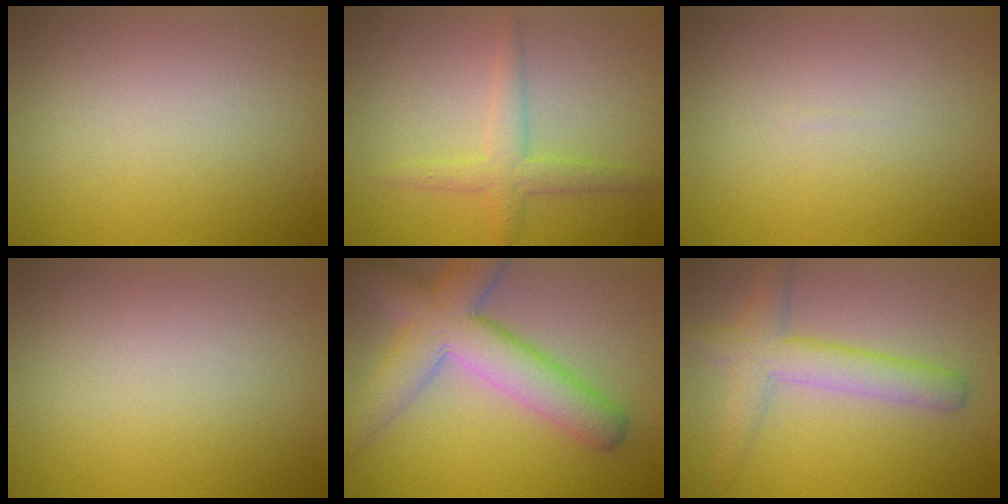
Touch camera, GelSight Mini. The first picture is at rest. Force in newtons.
{"total": 2.5, "press": 2.5, "slide": 0.1}
{"total": 0.0}
{"total": 0.0}
{"total": 7.3, "press": 7.3, "slide": 0.5}
{"total": 3.9, "press": 3.9, "slide": 0.2}